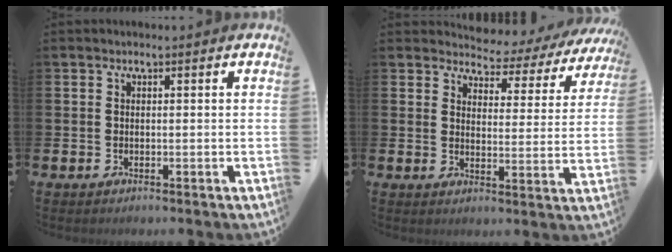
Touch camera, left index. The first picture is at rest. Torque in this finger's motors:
{"motor_torque": [0.37, -0.58, 0.49, 0.01]}